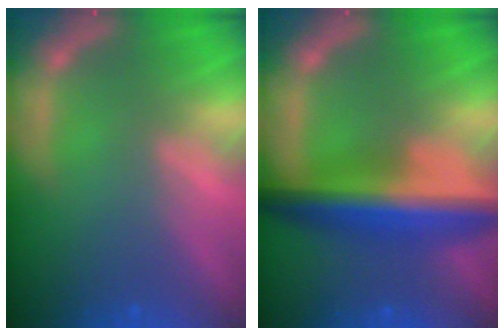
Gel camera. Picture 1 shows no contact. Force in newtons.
{"total": 8.5}